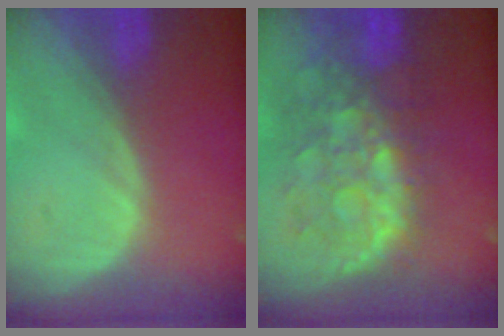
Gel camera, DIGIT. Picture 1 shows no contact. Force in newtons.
{"total": 10.6, "press": 9.5, "slide": 4.9}